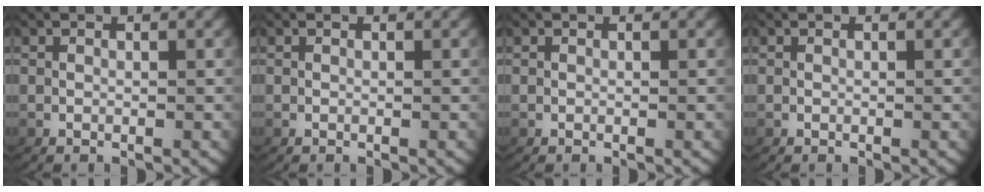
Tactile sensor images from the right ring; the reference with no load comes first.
{"total": 0.0}
{"total": 0.0}
{"total": 0.0}